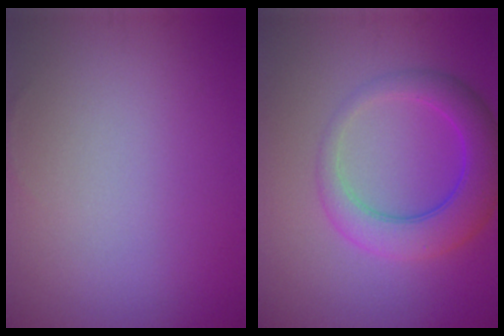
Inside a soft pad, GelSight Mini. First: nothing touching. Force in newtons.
{"total": 5.6, "press": 5.6, "slide": 0.2}